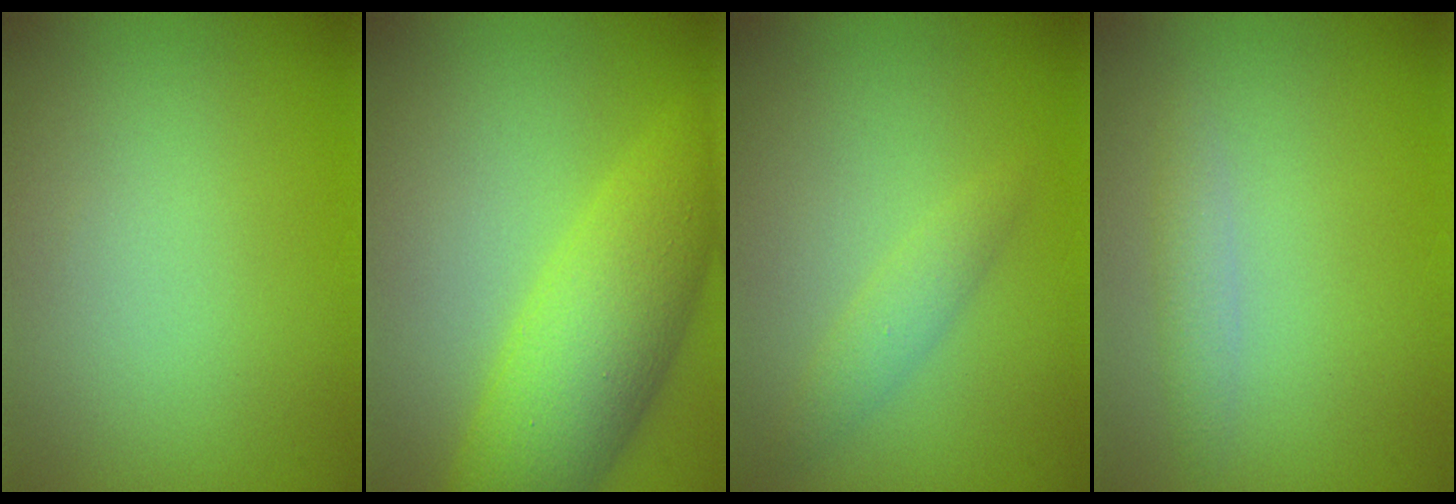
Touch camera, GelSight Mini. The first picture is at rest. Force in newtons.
{"total": 7.5, "press": 7.5, "slide": 0.1}
{"total": 1.5, "press": 1.5, "slide": 0.0}
{"total": 1.3, "press": 1.3, "slide": 0.0}